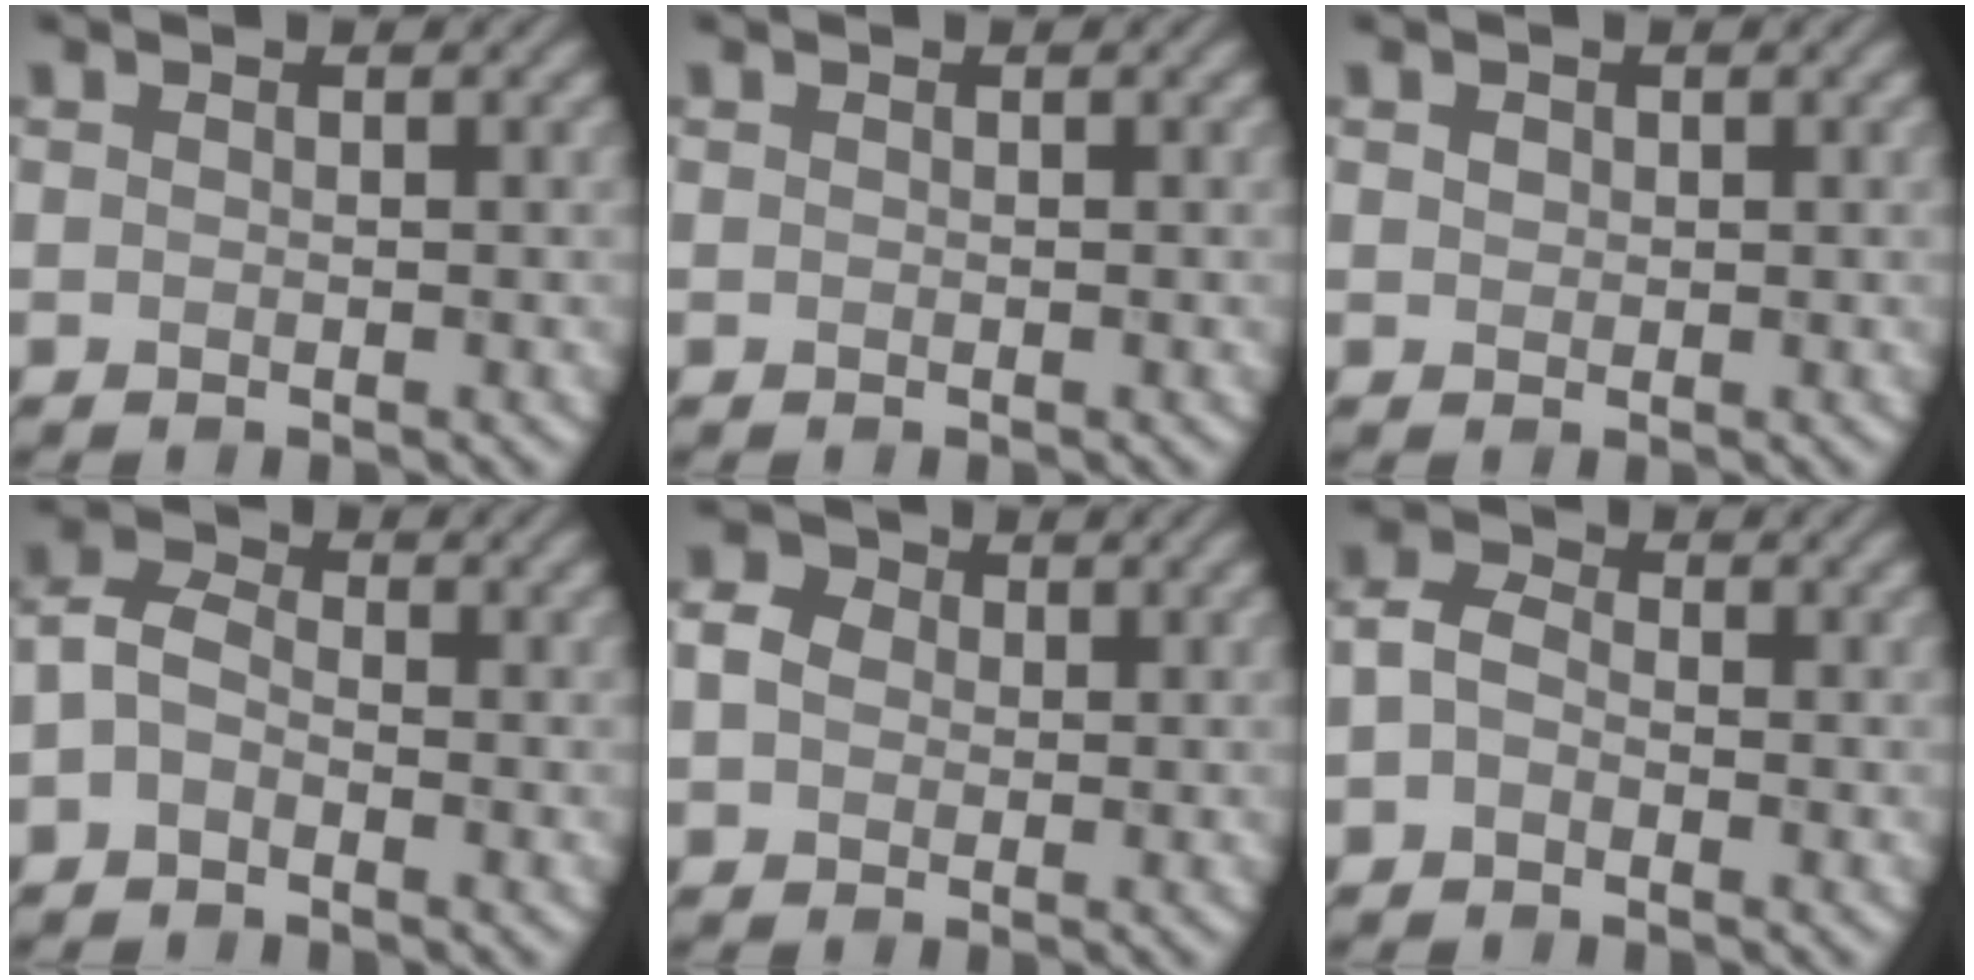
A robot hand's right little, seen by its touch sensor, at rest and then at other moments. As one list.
[{"total": 0.0}, {"total": 0.8, "force": [0.3, 0.6, 0.3], "torque": [-0.006, -0.001, 0.005]}, {"total": 2.6, "force": [-0.8, 1.7, 1.8], "torque": [-0.039, 0.011, -0.025]}, {"total": 2.9, "force": [0.2, 2.4, 1.5], "torque": [-0.036, 0.005, -0.004]}, {"total": 2.4, "force": [-0.6, 1.6, 1.6], "torque": [-0.035, 0.009, -0.021]}]